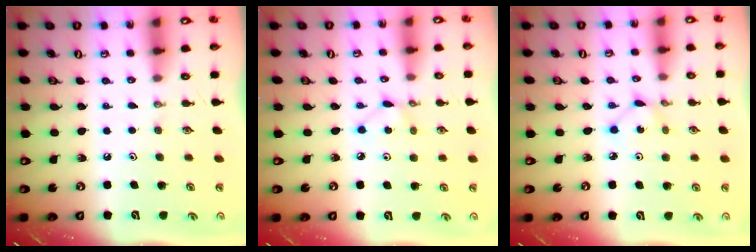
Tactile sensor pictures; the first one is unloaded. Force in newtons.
{"total": 2.9, "press": 2.9, "slide": 0.3}
{"total": 1.3, "press": 1.3, "slide": 0.0}